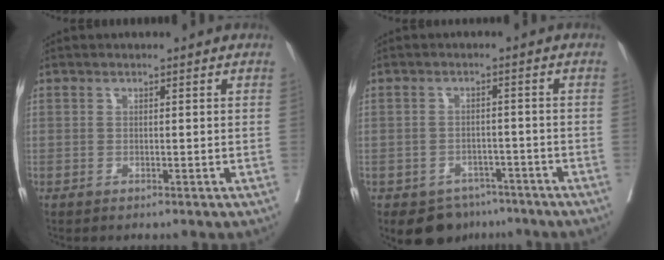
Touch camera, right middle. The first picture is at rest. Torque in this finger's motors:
{"motor_torque": [0.33, -0.25, 0.04, 0.01]}